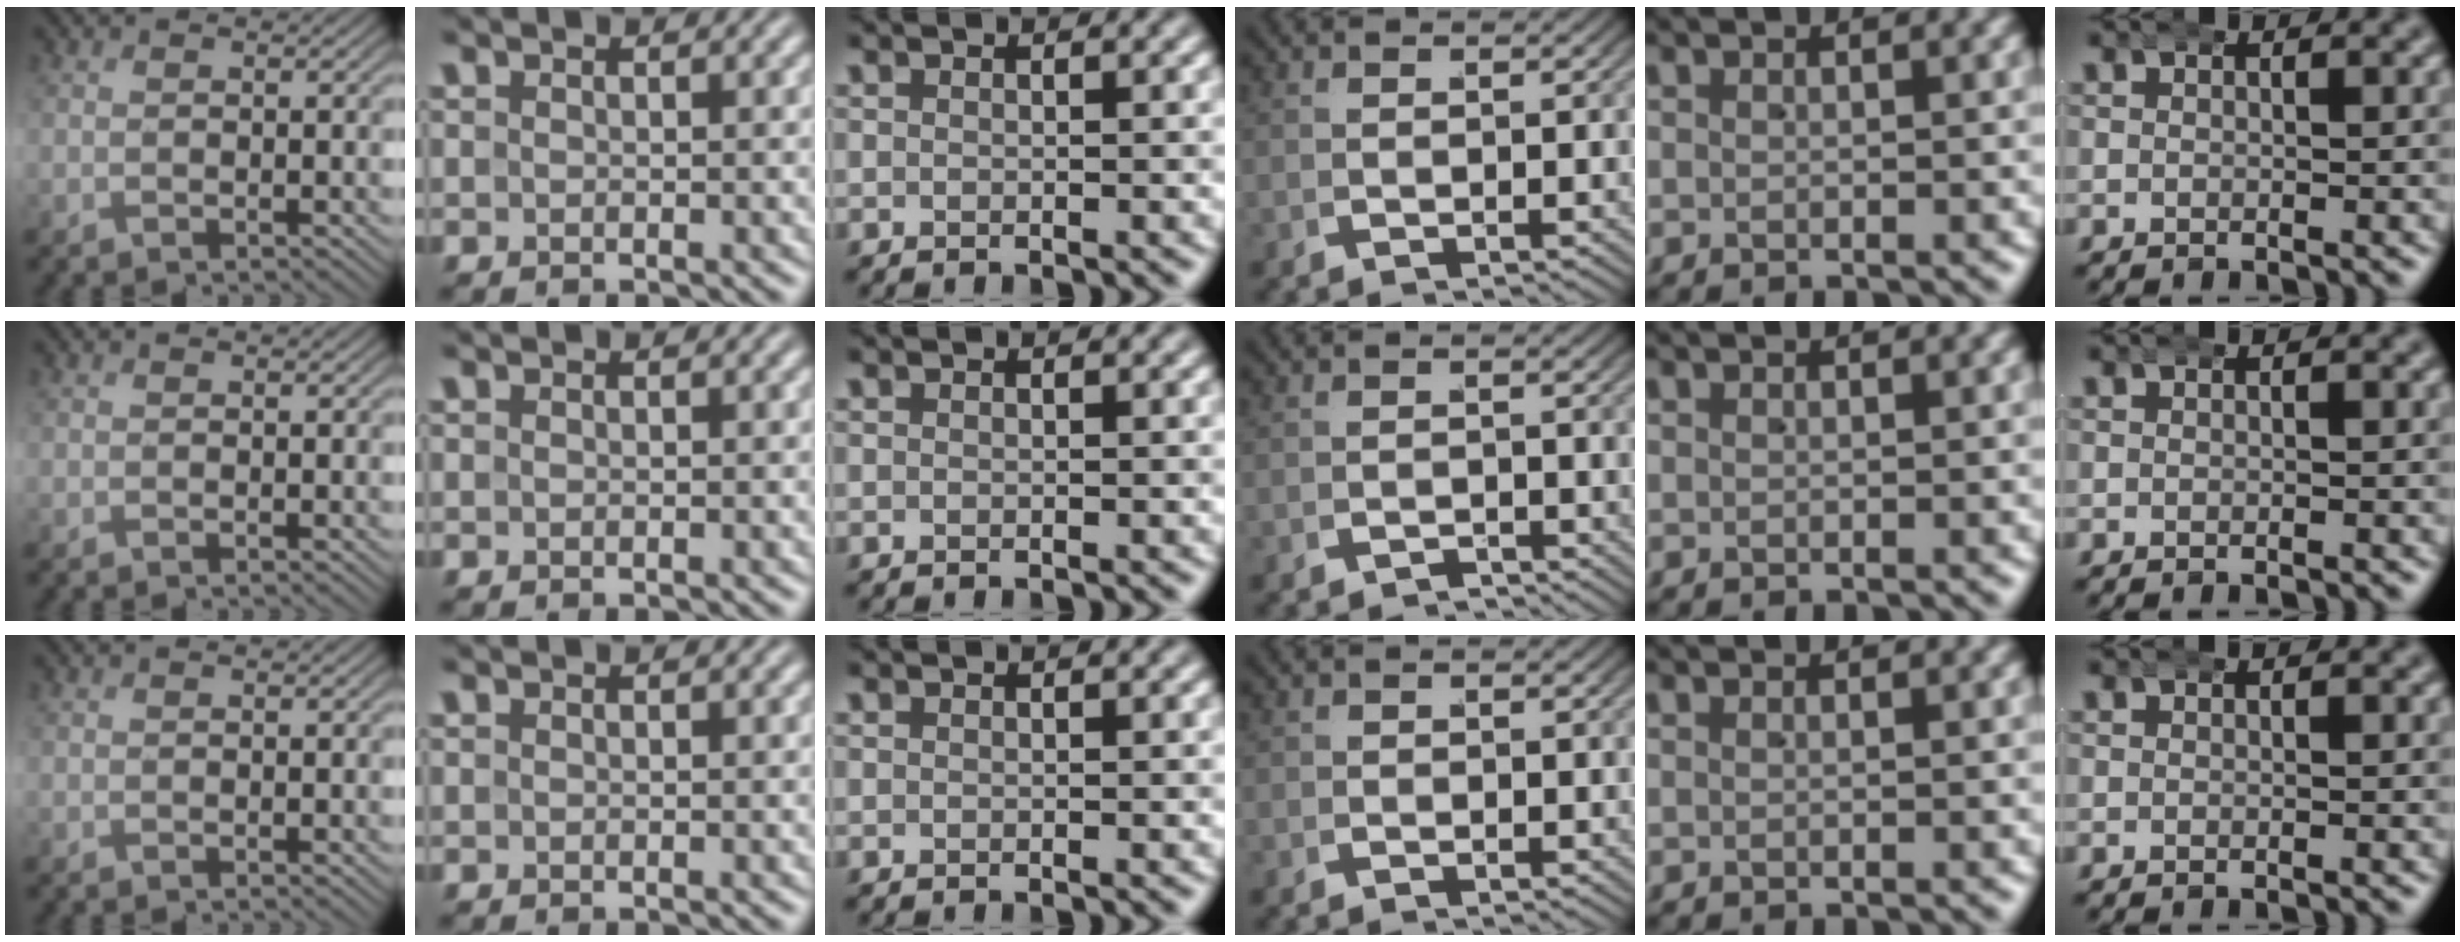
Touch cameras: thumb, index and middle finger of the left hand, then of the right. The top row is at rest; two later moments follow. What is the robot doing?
{"motion": "wrap", "object": "aluminum foil"}